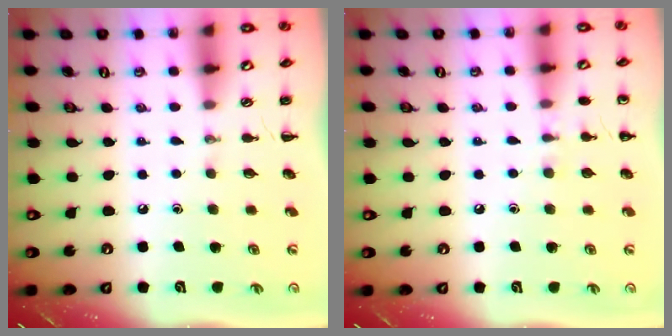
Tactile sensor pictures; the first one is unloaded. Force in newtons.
{"total": 4.5, "press": 4.3, "slide": 1.4}